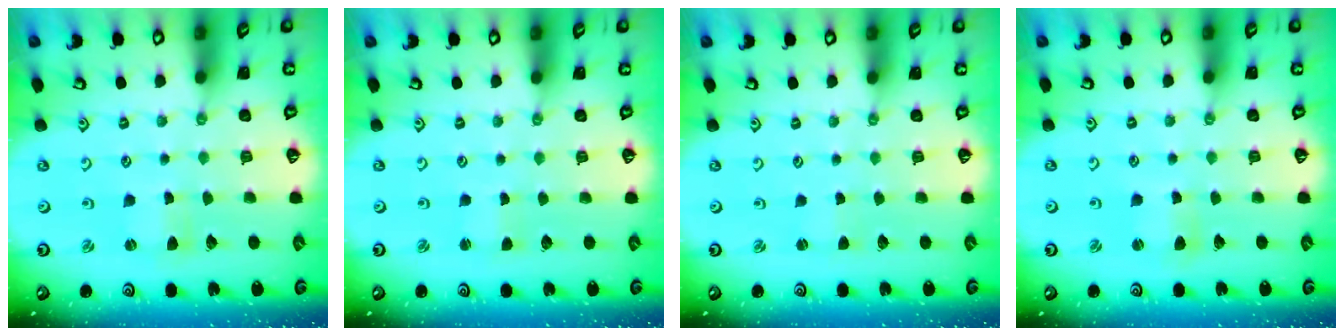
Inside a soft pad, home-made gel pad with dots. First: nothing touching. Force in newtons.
{"total": 1.0, "press": 1.0, "slide": 0.0}
{"total": 0.0}
{"total": 2.7, "press": 2.6, "slide": 0.3}